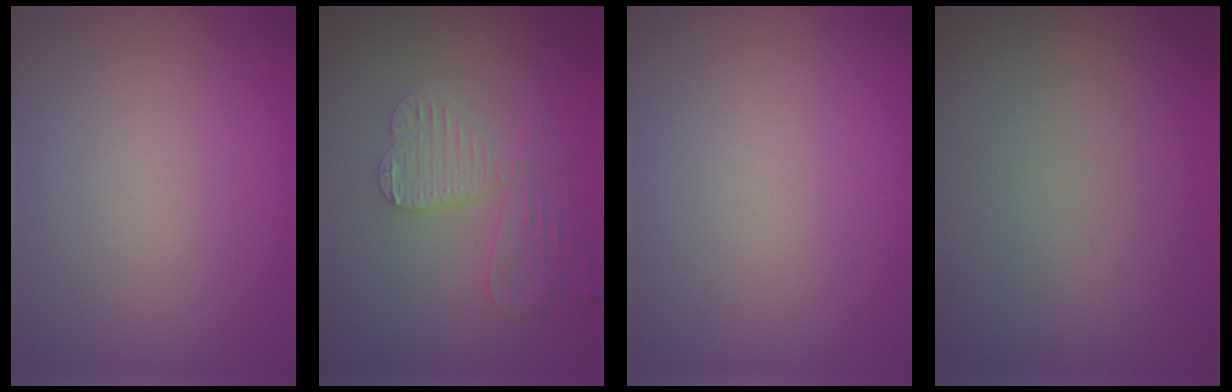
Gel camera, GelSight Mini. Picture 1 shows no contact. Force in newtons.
{"total": 4.0, "press": 3.7, "slide": 1.5}
{"total": 0.0}
{"total": 0.0}